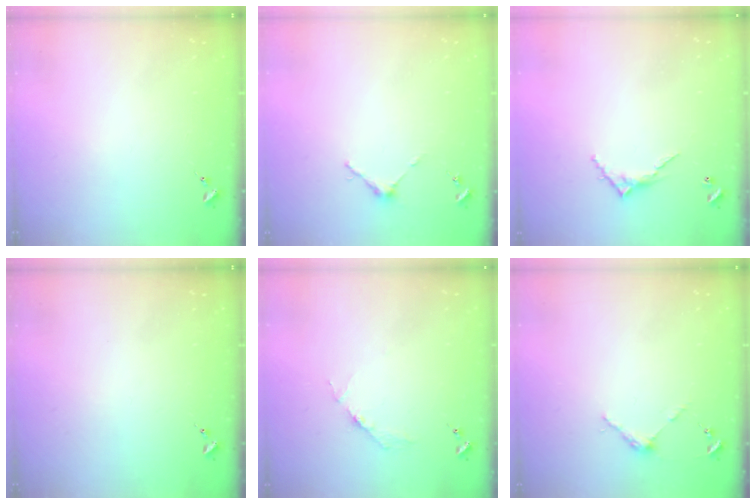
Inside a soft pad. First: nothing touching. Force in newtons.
{"total": 3.7, "press": 3.7, "slide": 0.3}
{"total": 5.7, "press": 5.7, "slide": 0.5}
{"total": 0.0}
{"total": 3.8, "press": 3.8, "slide": 0.4}
{"total": 3.9, "press": 3.9, "slide": 0.2}